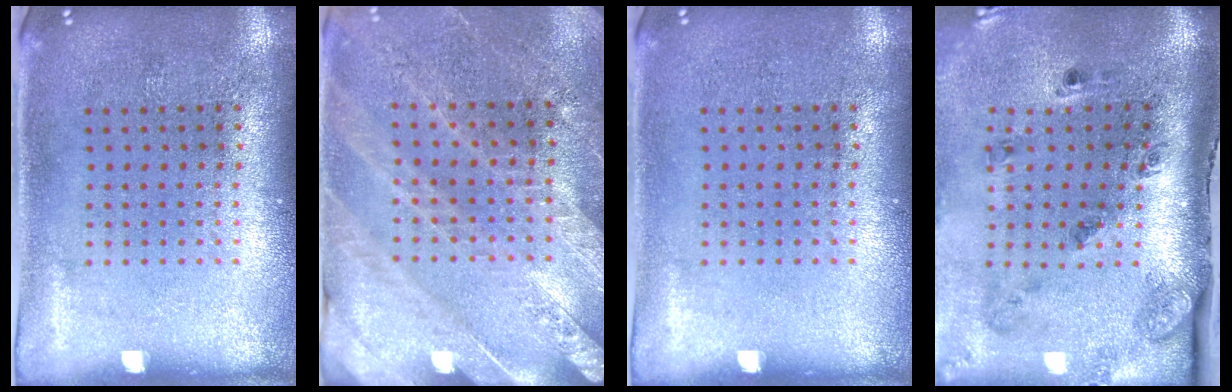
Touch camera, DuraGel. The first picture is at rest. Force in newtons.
{"total": 2.6, "press": 2.6, "slide": 0.4}
{"total": 0.0}
{"total": 2.5, "press": 1.7, "slide": 1.8}